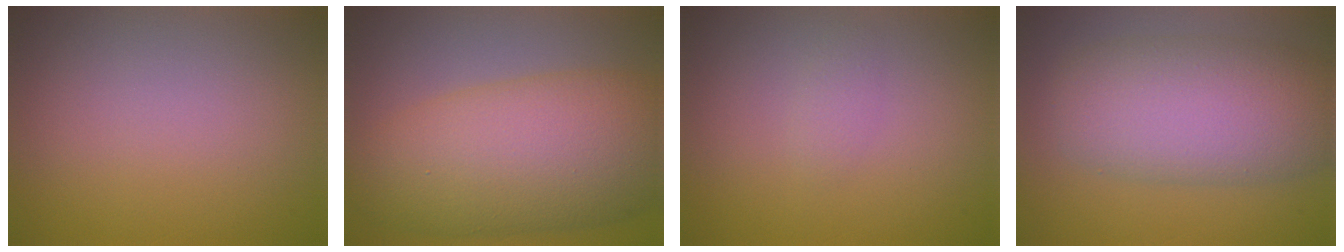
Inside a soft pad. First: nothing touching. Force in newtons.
{"total": 10.7, "press": 10.7, "slide": 0.4}
{"total": 0.8, "press": 0.8, "slide": 0.0}
{"total": 8.5, "press": 8.5, "slide": 0.4}